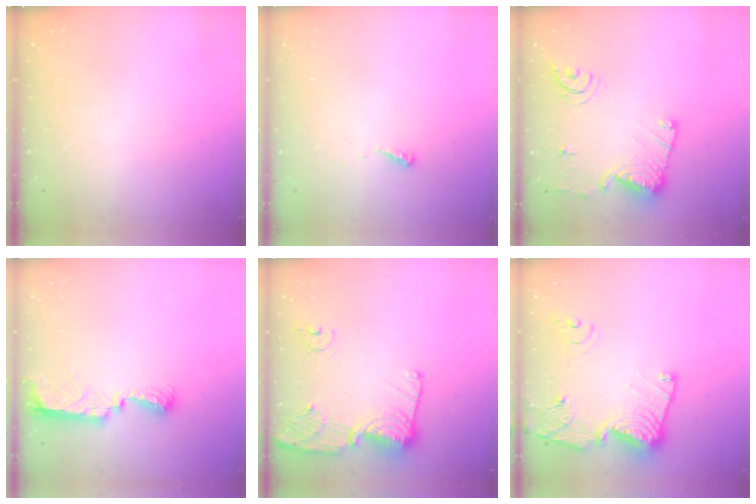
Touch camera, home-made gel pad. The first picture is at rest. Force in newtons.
{"total": 3.5, "press": 3.5, "slide": 0.2}
{"total": 14.2, "press": 14.2, "slide": 1.4}
{"total": 9.7, "press": 8.7, "slide": 4.2}
{"total": 14.2, "press": 14.1, "slide": 1.6}
{"total": 16.7, "press": 16.6, "slide": 1.6}